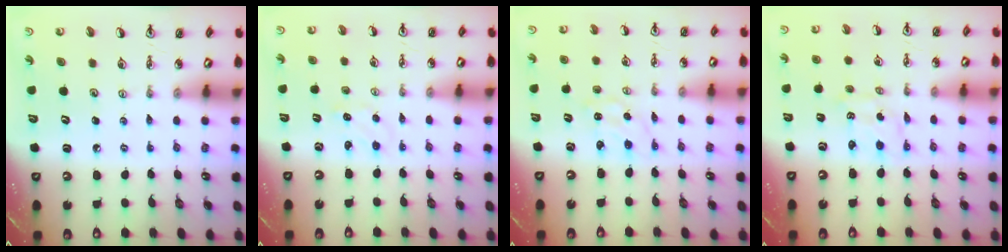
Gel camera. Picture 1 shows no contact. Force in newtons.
{"total": 0.9, "press": 0.8, "slide": 0.2}
{"total": 0.6, "press": 0.4, "slide": 0.4}
{"total": 1.7, "press": 1.4, "slide": 0.9}